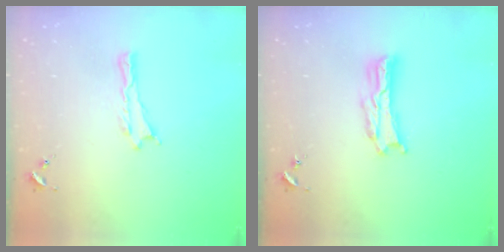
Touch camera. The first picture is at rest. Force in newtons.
{"total": 1.7, "press": 1.7, "slide": 0.3}